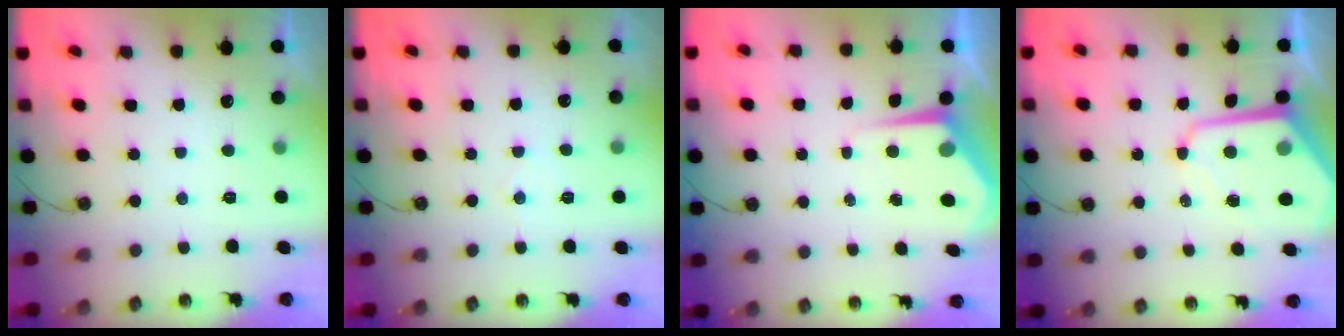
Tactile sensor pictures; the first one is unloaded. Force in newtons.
{"total": 4.3, "press": 4.3, "slide": 0.7}
{"total": 6.8, "press": 6.7, "slide": 0.4}
{"total": 10.9, "press": 10.8, "slide": 0.9}